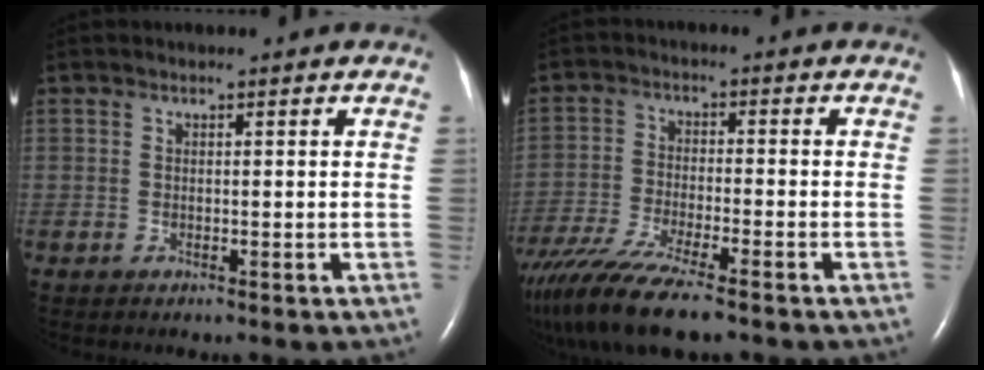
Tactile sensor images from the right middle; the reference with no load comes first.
{"total": 13.9, "force": [-10.8, 1.6, 8.6], "torque": [-0.170, -0.039, -0.187]}